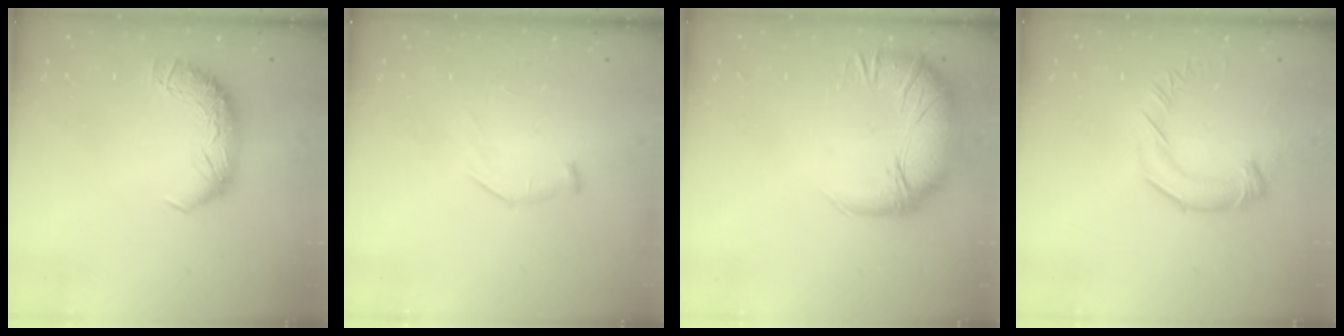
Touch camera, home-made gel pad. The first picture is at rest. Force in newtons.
{"total": 7.8, "press": 7.7, "slide": 0.6}
{"total": 2.7, "press": 0.8, "slide": 2.6}
{"total": 2.5, "press": 2.4, "slide": 0.7}